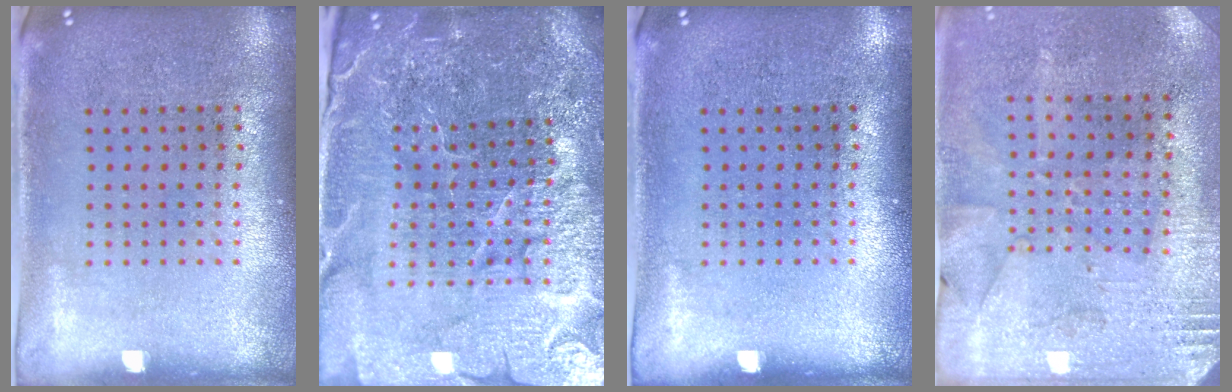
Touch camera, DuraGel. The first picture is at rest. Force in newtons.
{"total": 6.0, "press": 5.3, "slide": 2.7}
{"total": 0.0}
{"total": 2.8, "press": 2.2, "slide": 1.7}